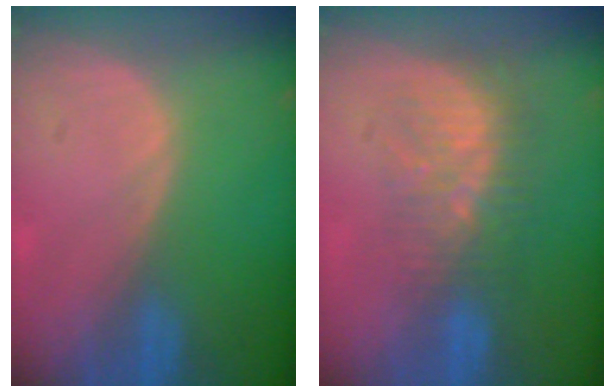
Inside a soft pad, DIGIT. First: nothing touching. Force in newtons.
{"total": 8.0, "press": 7.0, "slide": 3.8}